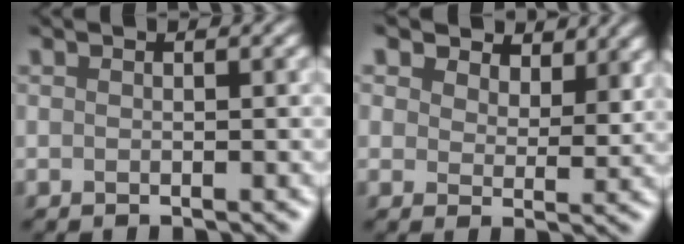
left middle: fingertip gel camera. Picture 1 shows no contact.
{"total": 3.3, "force": [3.0, 1.4, 0.1], "torque": [-0.019, 0.001, 0.043]}